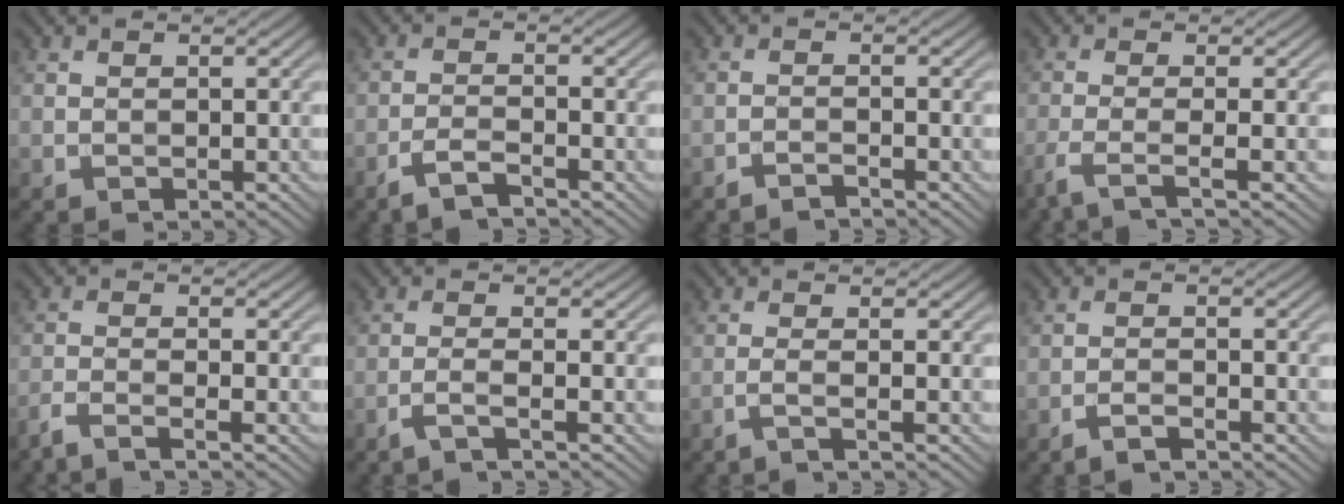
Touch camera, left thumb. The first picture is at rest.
{"total": 3.3, "force": [-2.4, 0.6, 2.1], "torque": [-0.044, 0.002, -0.057]}
{"total": 1.5, "force": [-1.4, 0.1, 0.7], "torque": [-0.011, 0.003, -0.032]}
{"total": 3.6, "force": [-2.0, 0.5, 3.0], "torque": [-0.053, -0.002, -0.063]}
{"total": 3.1, "force": [-2.3, 0.3, 1.9], "torque": [-0.033, -0.007, -0.064]}
{"total": 2.4, "force": [-1.4, 0.2, 1.9], "torque": [-0.027, 0.007, -0.045]}
{"total": 1.9, "force": [-0.8, 0.3, 1.7], "torque": [-0.019, 0.005, -0.032]}
{"total": 2.0, "force": [-1.6, 0.2, 1.2], "torque": [-0.024, 0.004, -0.035]}